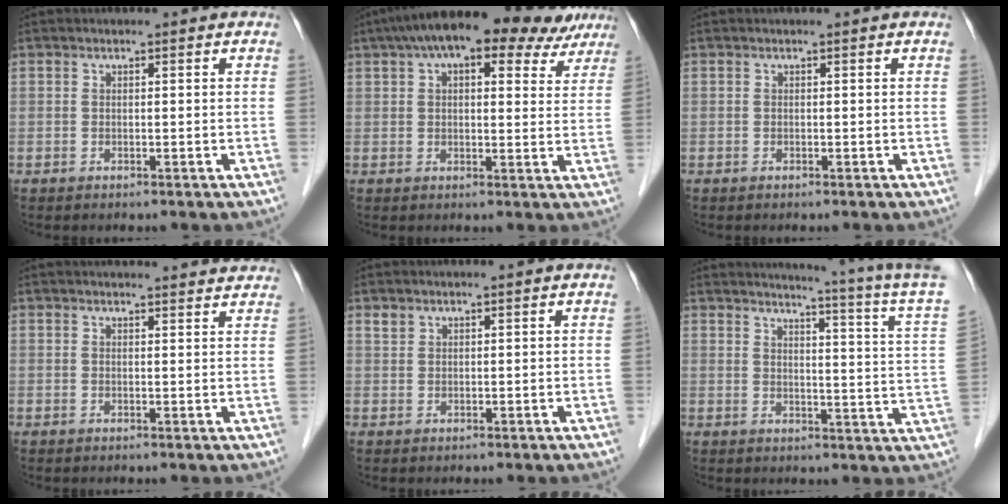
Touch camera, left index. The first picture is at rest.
{"total": 17.6, "force": [12.3, 6.9, 10.5], "torque": [-0.163, 0.057, 0.165]}
{"total": 0.0}
{"total": 11.5, "force": [11.1, 1.2, 2.8], "torque": [-0.018, 0.016, 0.115]}
{"total": 1.1, "force": [1.0, 0.5, 0.0], "torque": [-0.001, 0.002, 0.022]}
{"total": 16.3, "force": [14.7, -2.4, 6.7], "torque": [-0.102, -0.091, 0.154]}